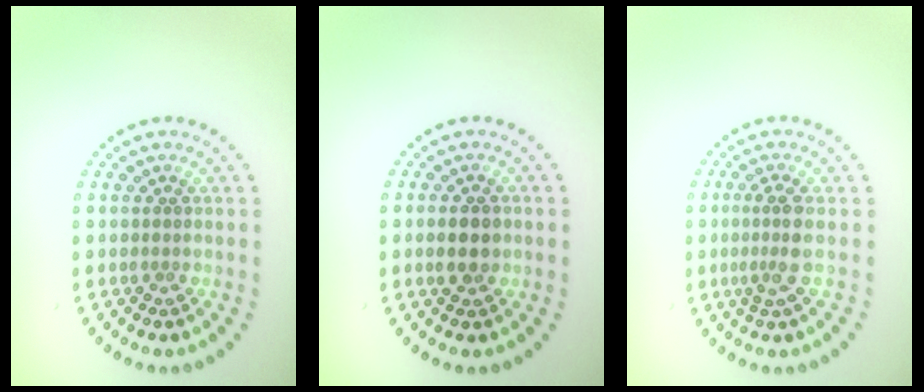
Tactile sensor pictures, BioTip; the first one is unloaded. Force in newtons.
{"total": 2.5, "press": 2.4, "slide": 0.2}
{"total": 2.3, "press": 1.9, "slide": 1.3}